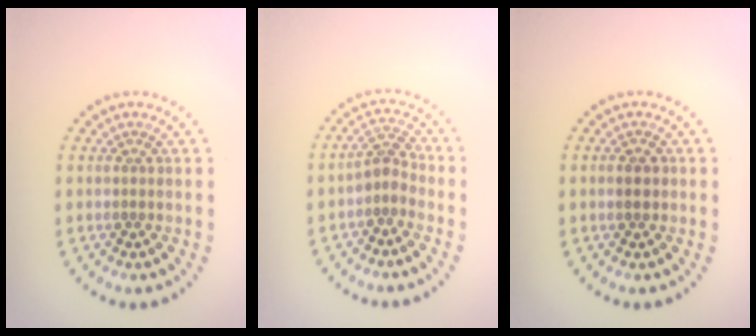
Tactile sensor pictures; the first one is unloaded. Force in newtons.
{"total": 2.0, "press": 1.5, "slide": 1.4}
{"total": 1.2, "press": 1.2, "slide": 0.2}